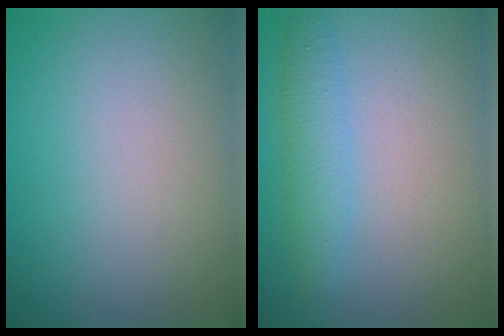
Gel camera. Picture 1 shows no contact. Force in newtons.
{"total": 2.8, "press": 2.8, "slide": 0.0}